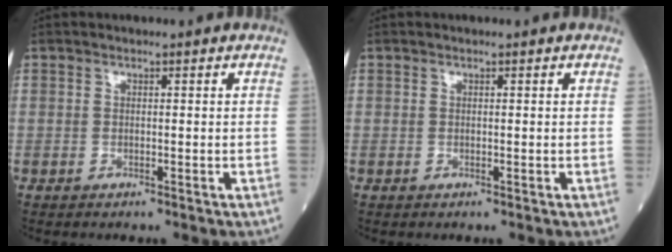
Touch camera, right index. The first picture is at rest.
{"total": 0.0}